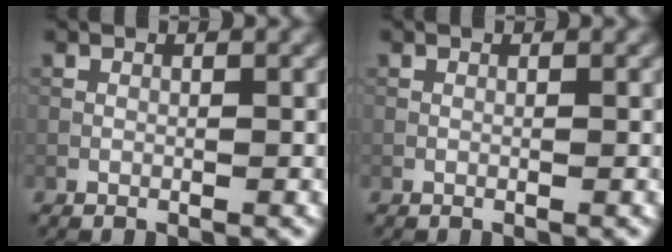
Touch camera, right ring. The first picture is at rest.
{"total": 0.0}